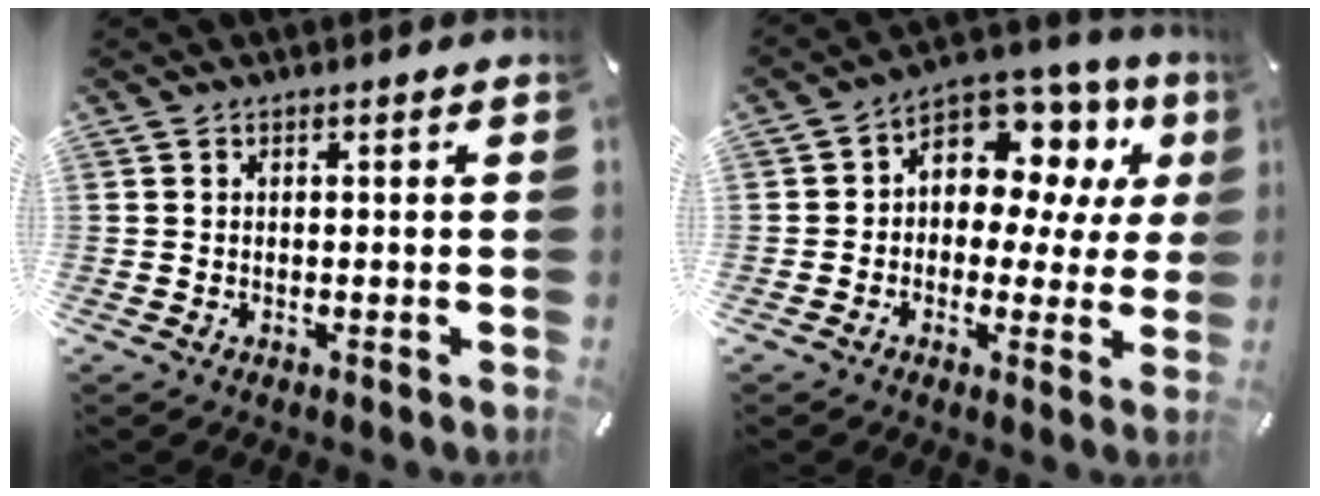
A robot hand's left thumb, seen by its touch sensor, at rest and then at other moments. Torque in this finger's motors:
{"motor_torque": [1.99, 1.98, 0.23, 0.13, 0.09]}